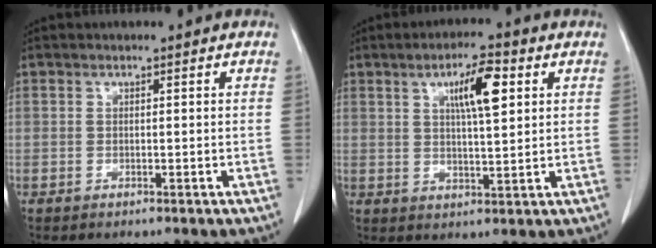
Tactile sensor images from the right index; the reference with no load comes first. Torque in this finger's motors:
{"motor_torque": [0.29, 0.23, 0.15, 0.07]}